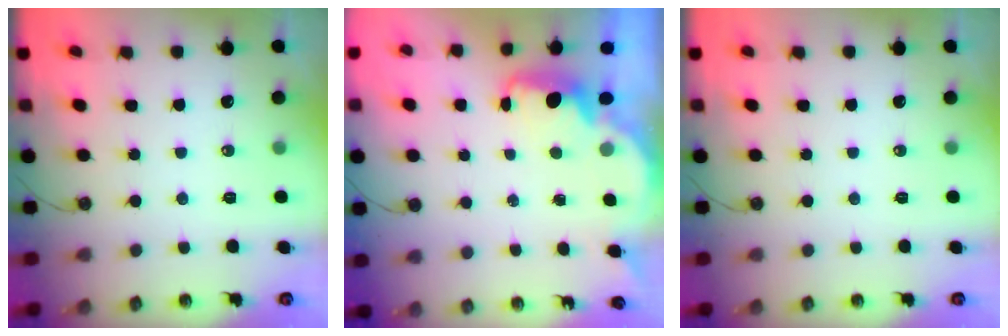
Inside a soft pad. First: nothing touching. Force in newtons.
{"total": 2.2, "press": 2.1, "slide": 0.6}
{"total": 0.0}